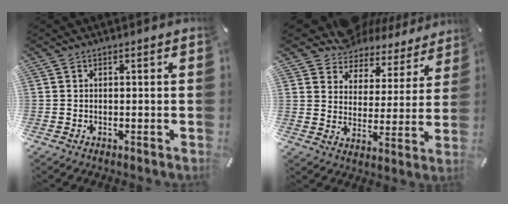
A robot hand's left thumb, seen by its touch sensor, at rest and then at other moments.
{"total": 8.4, "force": [7.4, 3.8, -0.4], "torque": [-0.010, -0.078, 0.133]}